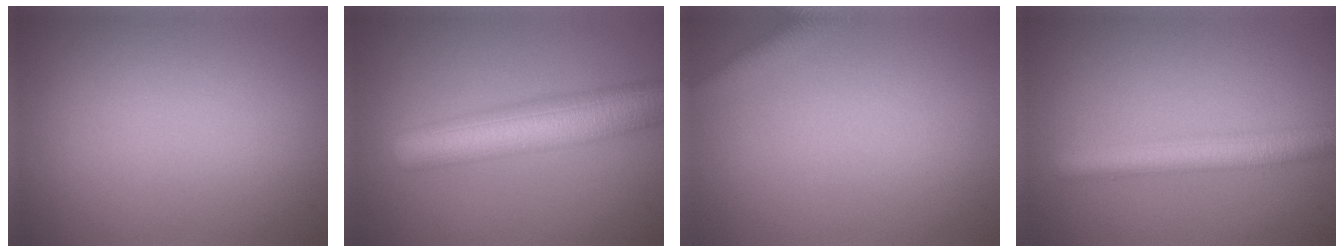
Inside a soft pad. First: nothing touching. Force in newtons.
{"total": 8.4, "press": 8.4, "slide": 0.3}
{"total": 2.0, "press": 2.0, "slide": 0.1}
{"total": 4.3, "press": 4.3, "slide": 0.1}